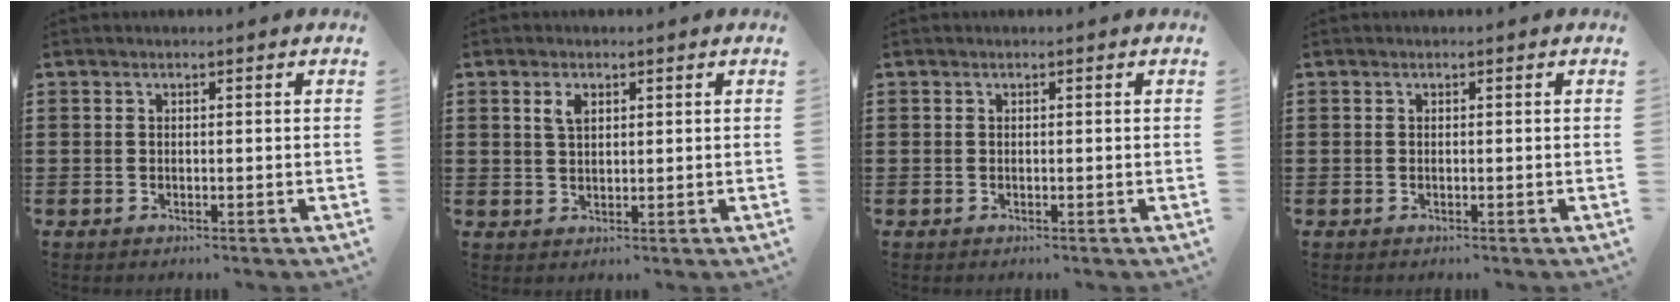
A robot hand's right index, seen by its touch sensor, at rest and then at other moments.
{"total": 2.4, "force": [1.2, 1.2, 1.6], "torque": [-0.036, 0.005, 0.021]}
{"total": 0.0}
{"total": 0.0}